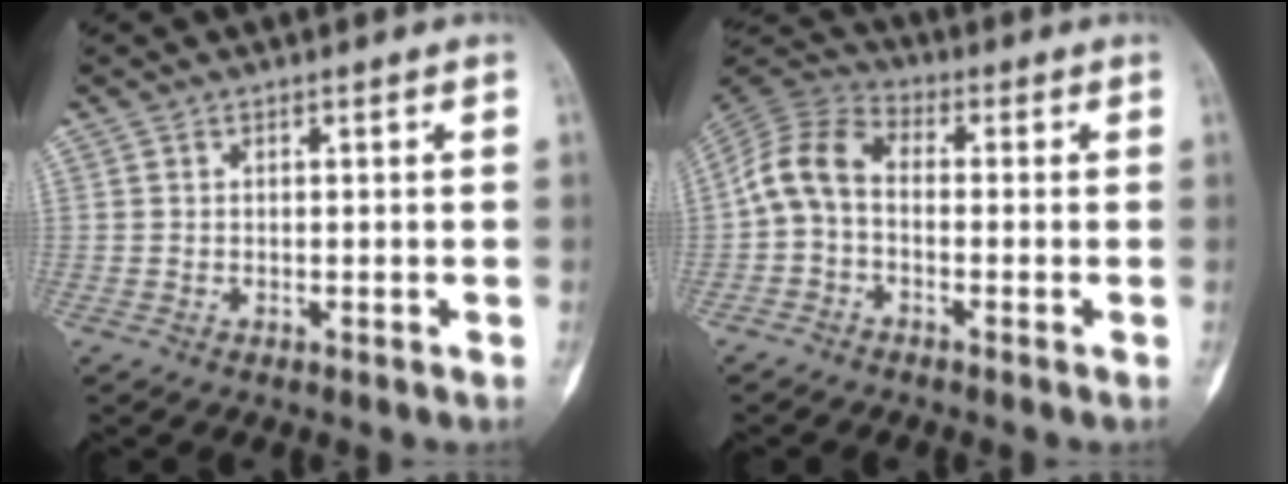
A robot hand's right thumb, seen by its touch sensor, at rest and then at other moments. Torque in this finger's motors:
{"motor_torque": [0.10, 0.11, 0.10, -0.09, 0.03]}